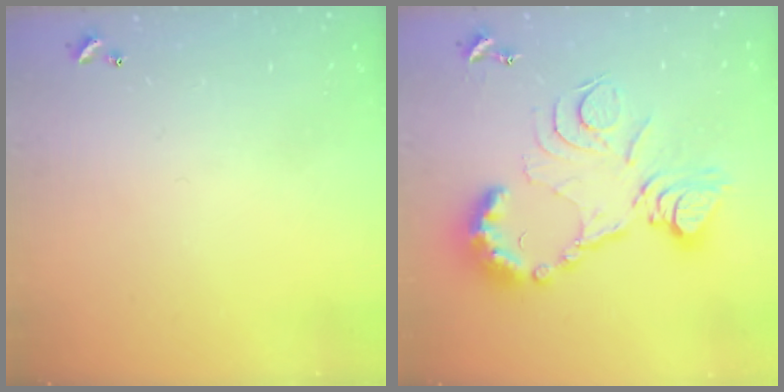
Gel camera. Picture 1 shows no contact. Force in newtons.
{"total": 19.1, "press": 19.0, "slide": 1.8}